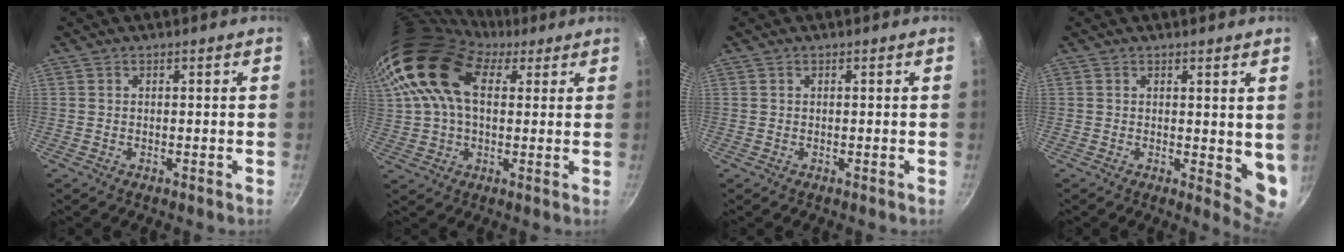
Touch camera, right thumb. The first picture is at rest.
{"total": 21.2, "force": [7.1, 13.3, 14.8], "torque": [-0.288, 0.009, 0.115]}
{"total": 0.0}
{"total": 5.5, "force": [1.4, 2.5, 4.7], "torque": [-0.051, -0.018, 0.018]}